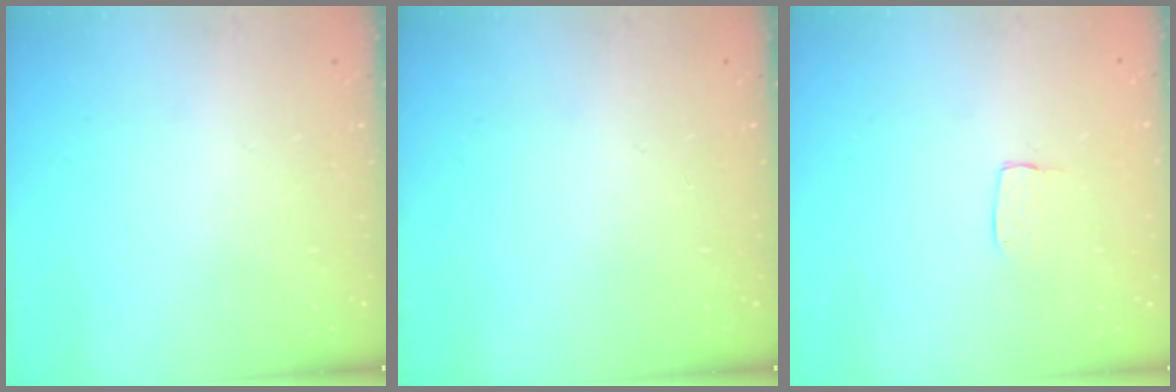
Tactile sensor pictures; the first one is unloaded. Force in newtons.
{"total": 0.0}
{"total": 4.1, "press": 4.0, "slide": 0.2}